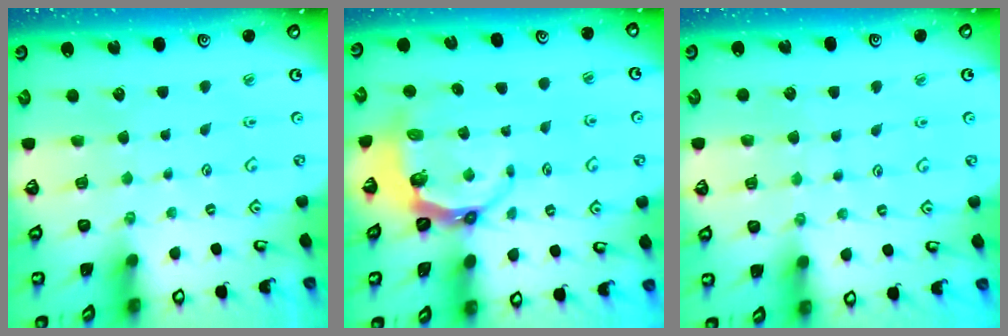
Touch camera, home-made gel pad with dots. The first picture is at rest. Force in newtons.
{"total": 6.8, "press": 5.8, "slide": 3.7}
{"total": 4.0, "press": 4.0, "slide": 0.3}